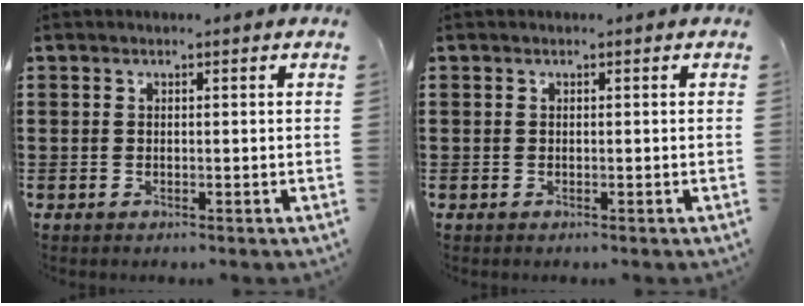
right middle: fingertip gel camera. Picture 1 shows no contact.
{"total": 0.0}